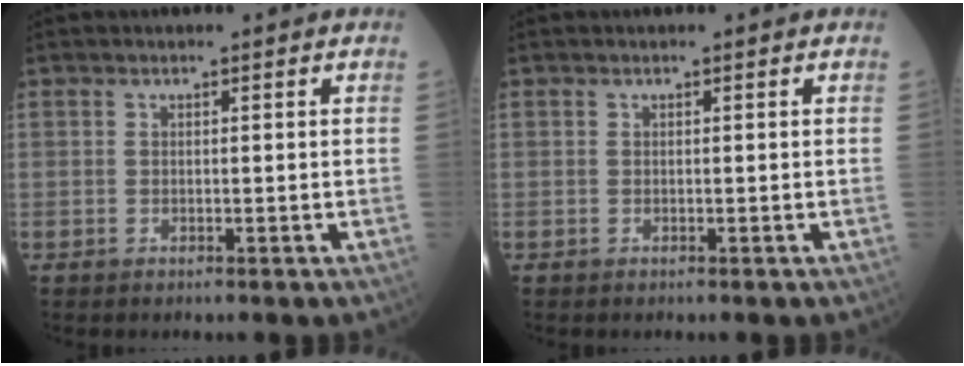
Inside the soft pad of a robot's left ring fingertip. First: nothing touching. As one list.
[{"total": 0.0}]